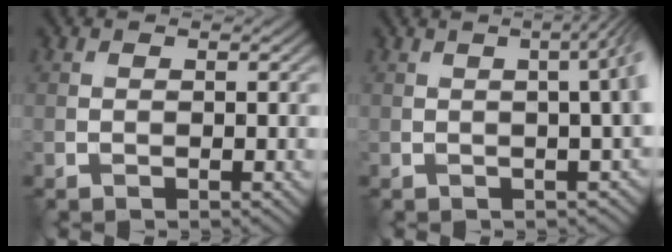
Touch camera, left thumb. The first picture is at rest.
{"total": 6.3, "force": [0.3, 2.1, 5.9], "torque": [-0.031, 0.021, -0.003]}